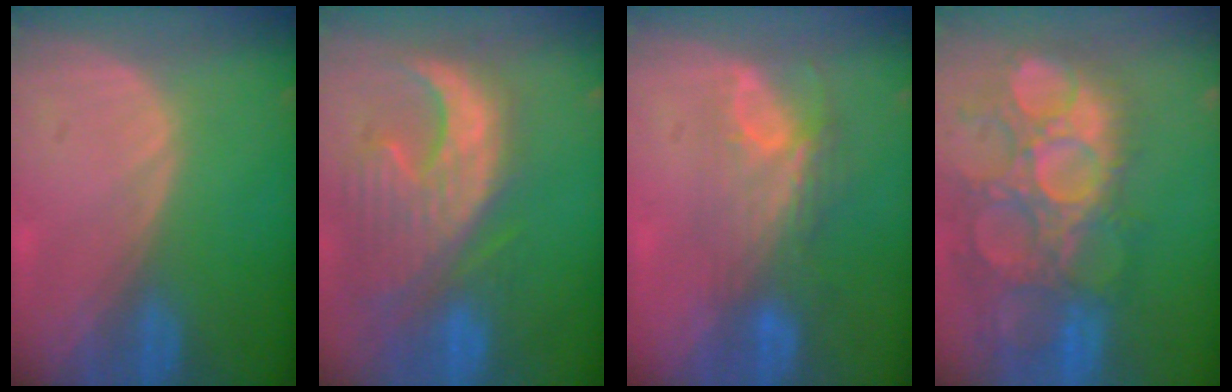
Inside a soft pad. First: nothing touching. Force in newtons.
{"total": 13.2, "press": 11.3, "slide": 6.8}
{"total": 7.9, "press": 6.8, "slide": 3.9}
{"total": 14.9, "press": 12.8, "slide": 7.7}